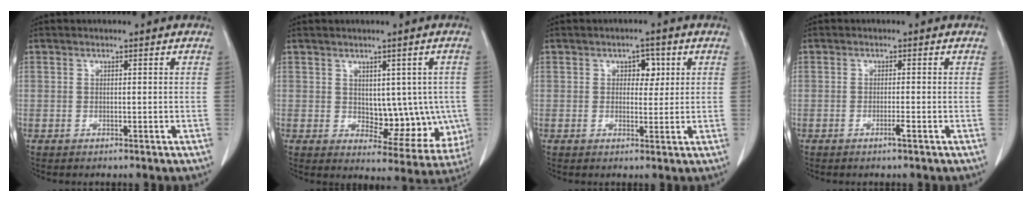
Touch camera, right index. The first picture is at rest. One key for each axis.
{"total": 9.3, "fx": 0.0, "fy": 5.6, "fz": 7.5, "tx": -0.076, "ty": 0.006, "tz": 0.021}
{"total": 3.1, "fx": 1.1, "fy": 2.0, "fz": 2.2, "tx": -0.024, "ty": 0.007, "tz": 0.015}
{"total": 1.3, "fx": -0.7, "fy": -0.2, "fz": 1.1, "tx": -0.022, "ty": -0.001, "tz": -0.014}